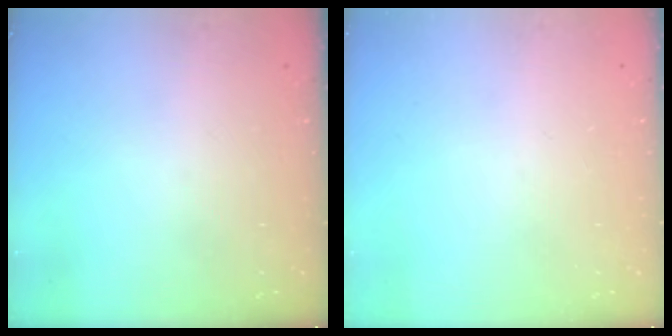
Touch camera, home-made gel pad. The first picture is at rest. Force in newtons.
{"total": 0.0}